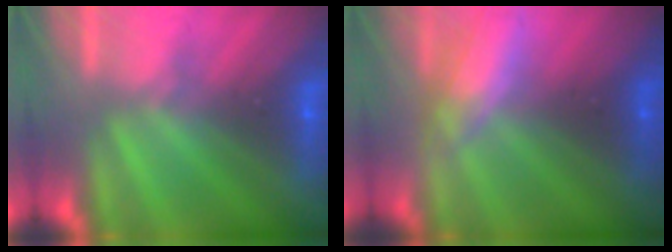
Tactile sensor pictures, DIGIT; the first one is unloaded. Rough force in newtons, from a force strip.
{"total": 3.0}